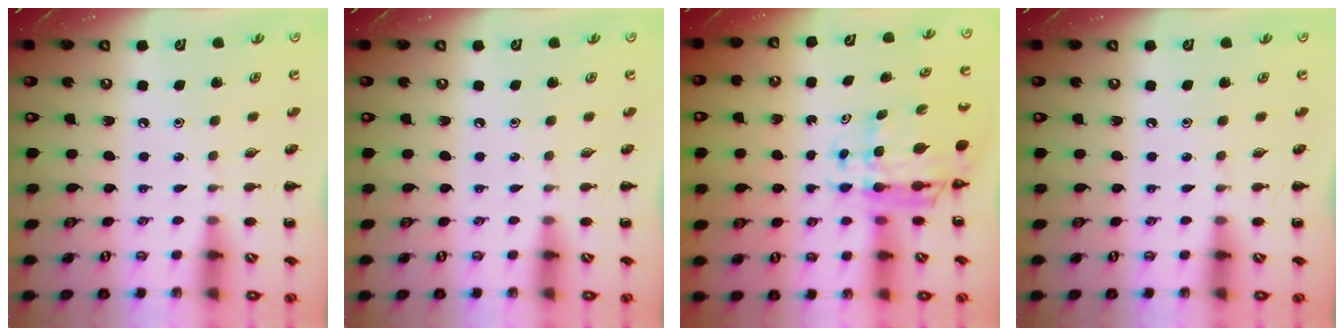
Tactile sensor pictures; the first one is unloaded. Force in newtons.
{"total": 0.0}
{"total": 8.6, "press": 8.2, "slide": 2.7}
{"total": 0.0}